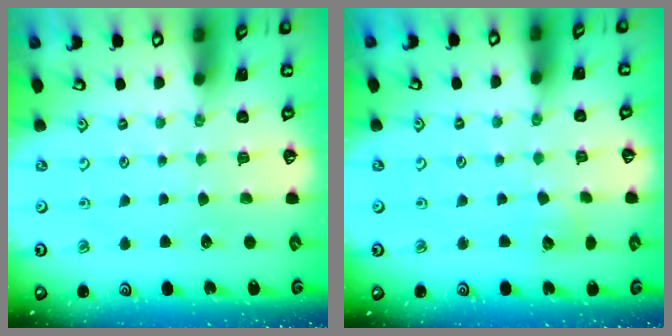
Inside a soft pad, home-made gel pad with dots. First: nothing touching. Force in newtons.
{"total": 5.4, "press": 5.4, "slide": 0.4}